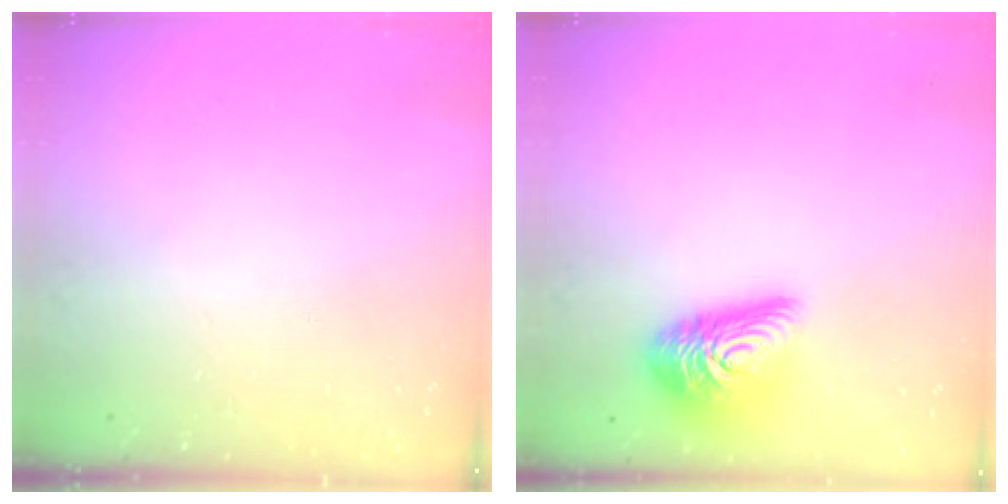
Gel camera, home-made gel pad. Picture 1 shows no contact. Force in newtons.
{"total": 15.5, "press": 15.5, "slide": 0.9}